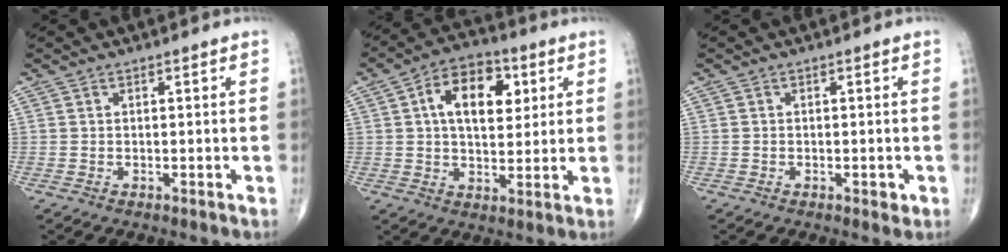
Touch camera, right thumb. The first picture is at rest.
{"total": 12.7, "force": [3.5, 7.6, 9.6], "torque": [-0.129, 0.003, 0.051]}
{"total": 1.3, "force": [-0.5, 0.7, 1.0], "torque": [-0.011, -0.001, -0.006]}